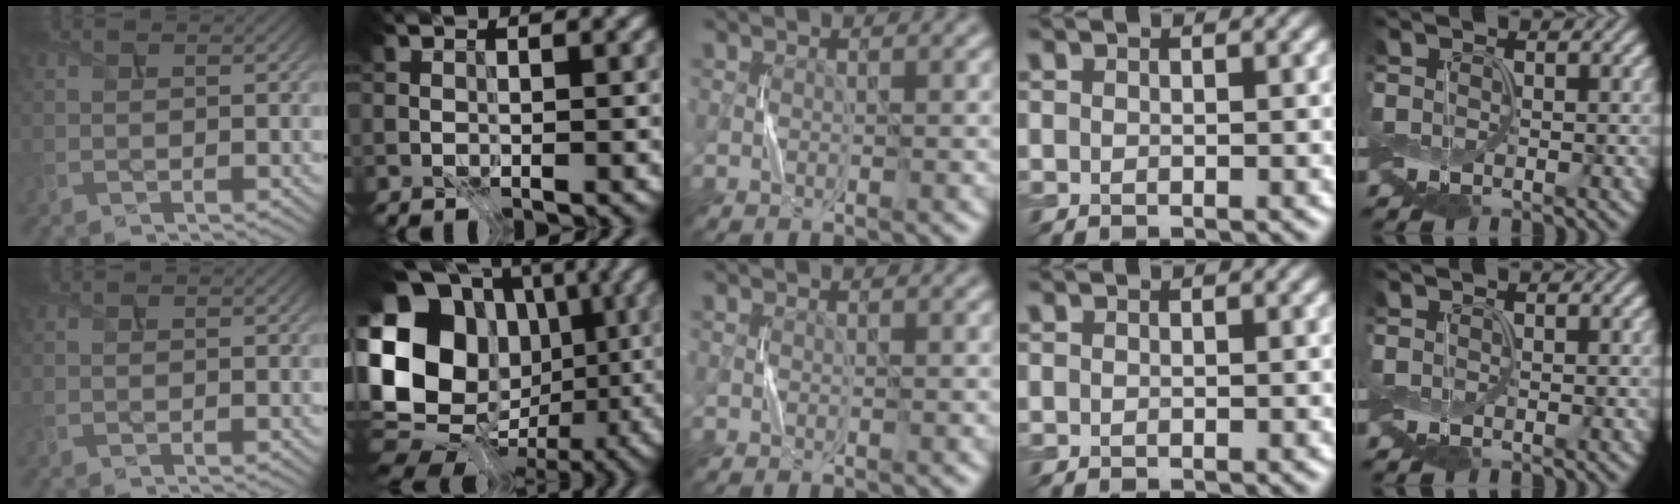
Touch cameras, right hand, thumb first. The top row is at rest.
{"index": {"total": 20.5, "force": [0.6, 17.9, 10.1], "torque": [-0.197, 0.015, -0.025]}}